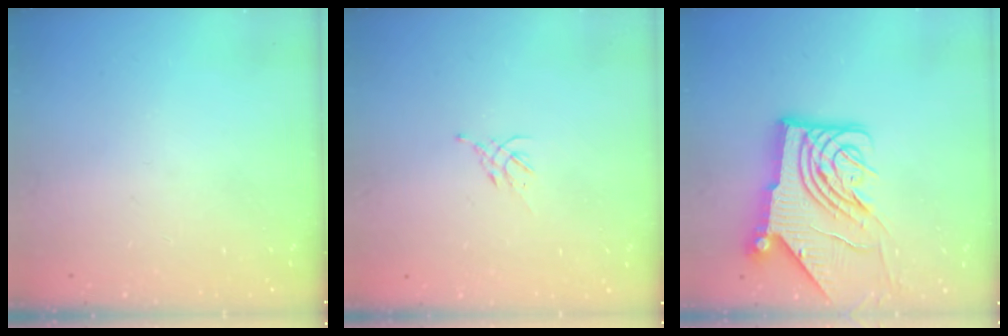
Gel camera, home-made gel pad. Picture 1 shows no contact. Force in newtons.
{"total": 1.9, "press": 1.8, "slide": 0.5}
{"total": 15.0, "press": 14.9, "slide": 1.5}